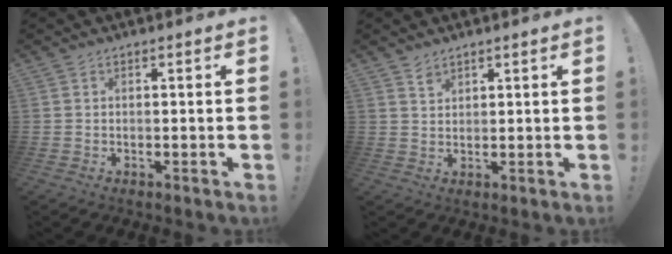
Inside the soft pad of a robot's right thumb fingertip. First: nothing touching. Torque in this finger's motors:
{"motor_torque": [-0.02, -0.14, -0.01, -0.14, 0.00]}